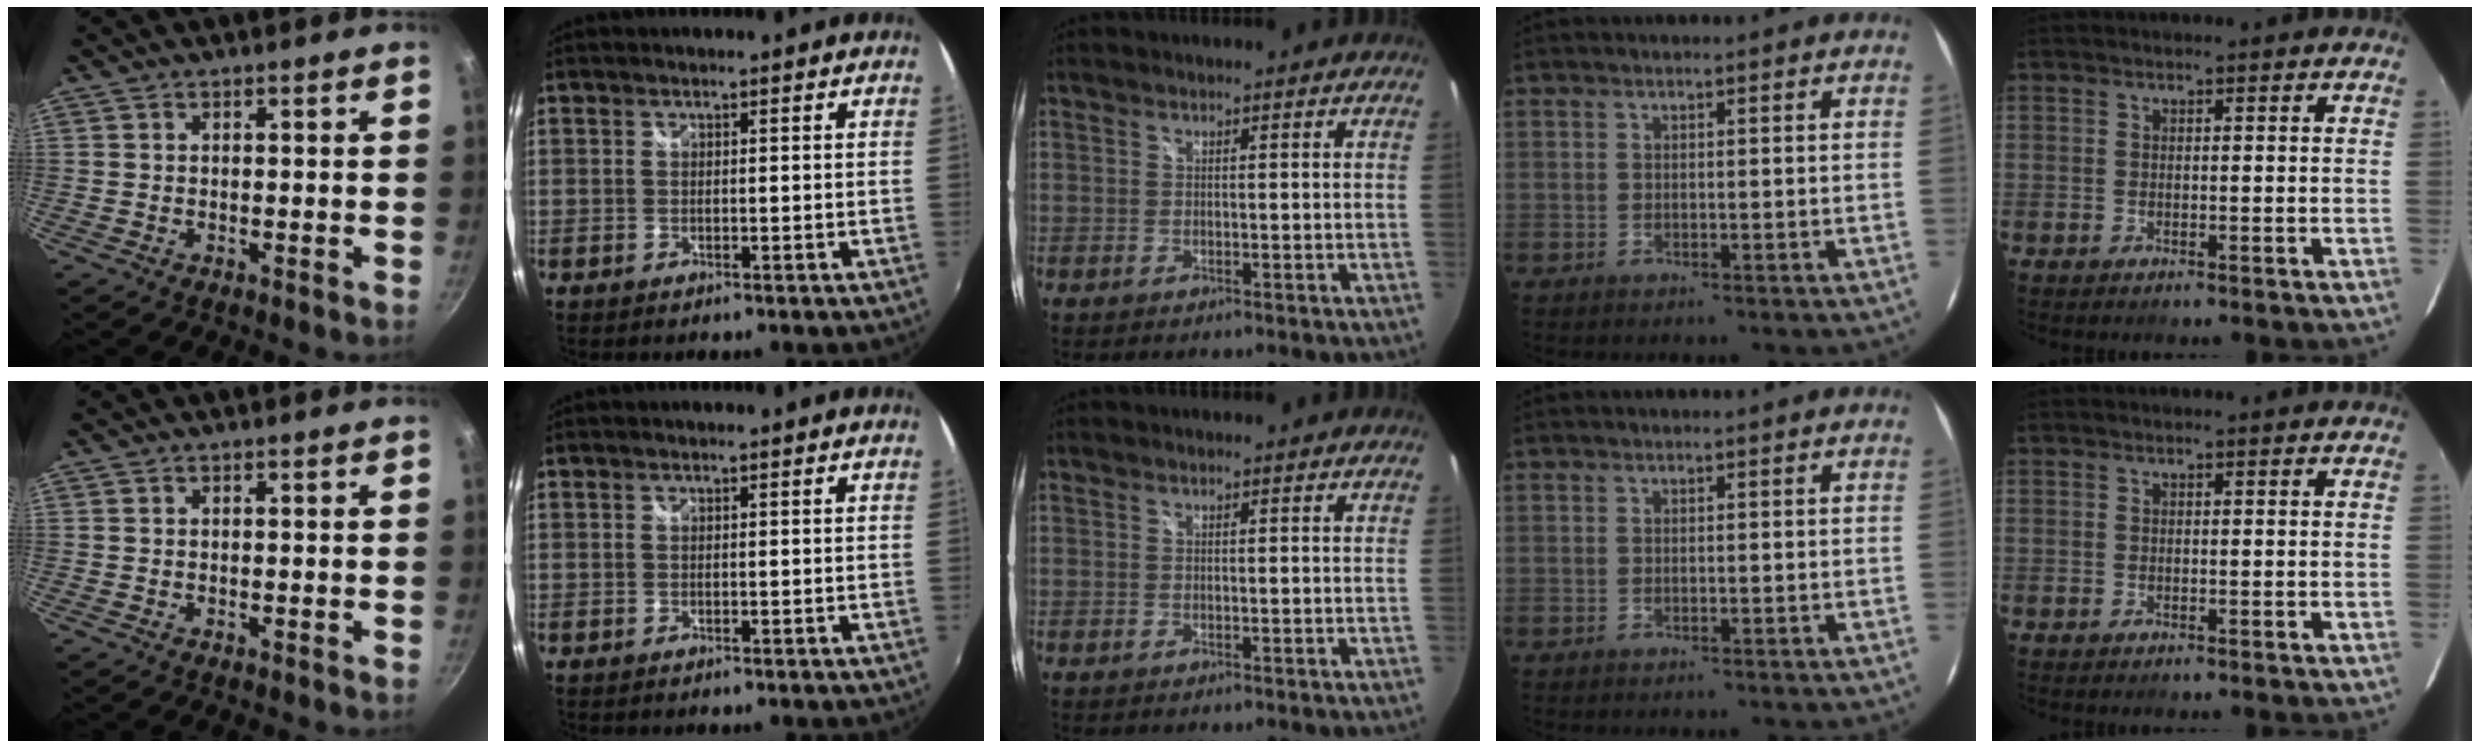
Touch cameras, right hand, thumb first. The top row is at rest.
{}